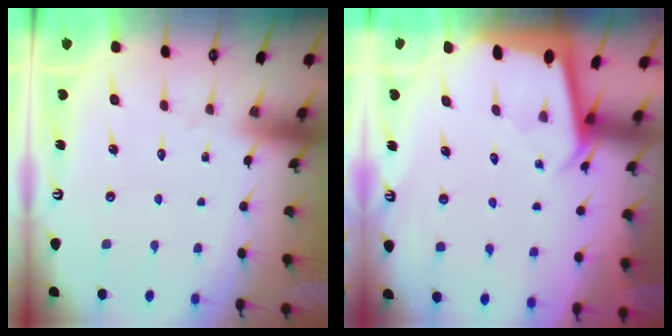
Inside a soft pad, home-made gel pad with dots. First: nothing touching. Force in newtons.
{"total": 2.2, "press": 2.2, "slide": 0.1}